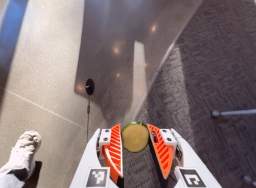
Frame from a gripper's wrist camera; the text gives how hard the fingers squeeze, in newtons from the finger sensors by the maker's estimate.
{"total": 8.0, "left": 7.9, "right": 8.2}